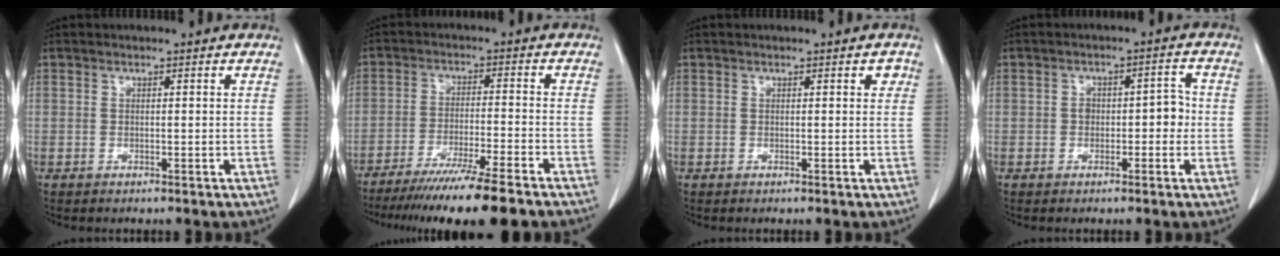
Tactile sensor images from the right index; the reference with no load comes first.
{"total": 13.9, "force": [-11.2, -1.0, 8.2], "torque": [-0.128, -0.046, -0.179]}
{"total": 1.1, "force": [0.4, 0.6, 0.8], "torque": [-0.009, 0.003, 0.005]}
{"total": 4.2, "force": [-0.6, 2.4, 3.4], "torque": [-0.040, 0.023, -0.007]}